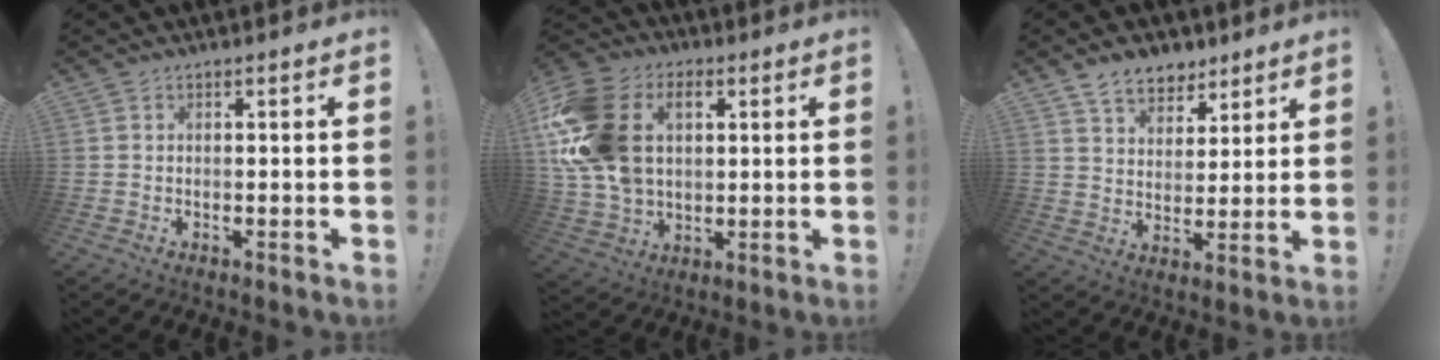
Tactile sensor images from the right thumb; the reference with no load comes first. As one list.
[{"total": 21.1, "force": [5.6, 14.8, 13.9], "torque": [-0.264, -0.017, 0.102]}, {"total": 9.5, "force": [6.9, 5.8, 3.0], "torque": [-0.048, -0.043, 0.133]}]